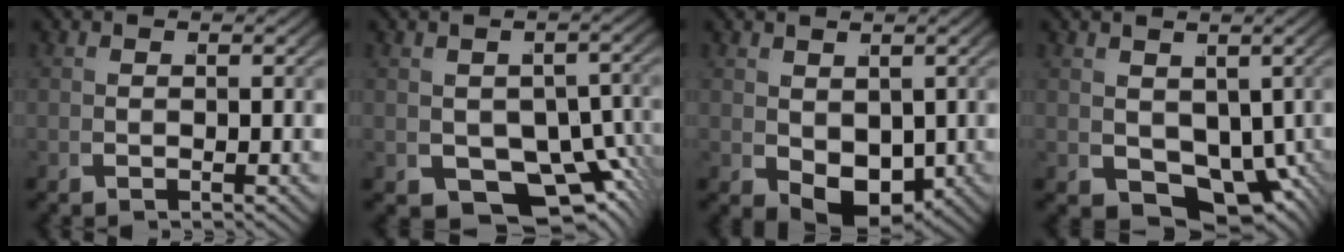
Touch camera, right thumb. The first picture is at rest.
{"total": 10.7, "force": [-5.2, 7.2, 5.9], "torque": [-0.125, -0.071, -0.045]}
{"total": 4.9, "force": [-0.2, 3.2, 3.7], "torque": [-0.069, -0.032, 0.021]}
{"total": 9.0, "force": [-2.5, 6.5, 5.6], "torque": [-0.105, -0.055, -0.010]}